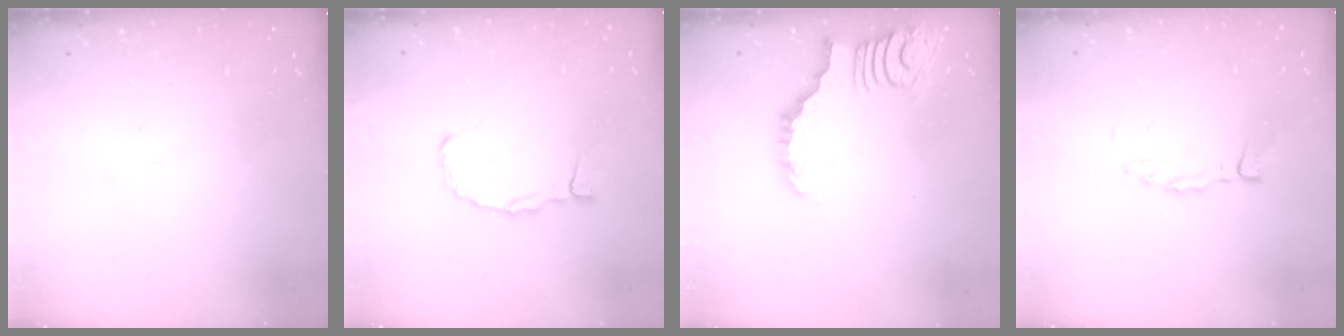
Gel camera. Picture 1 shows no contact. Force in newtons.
{"total": 5.9, "press": 5.8, "slide": 0.6}
{"total": 2.8, "press": 2.7, "slide": 0.5}
{"total": 2.2, "press": 2.2, "slide": 0.3}